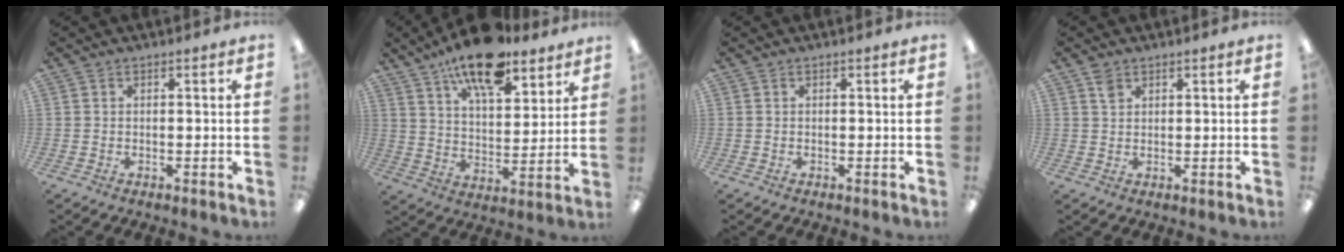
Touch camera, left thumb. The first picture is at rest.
{"total": 15.1, "force": [11.4, 5.6, 8.2], "torque": [-0.135, -0.061, 0.198]}
{"total": 0.0}
{"total": 2.1, "force": [1.5, 1.2, 0.8], "torque": [-0.020, -0.002, 0.029]}